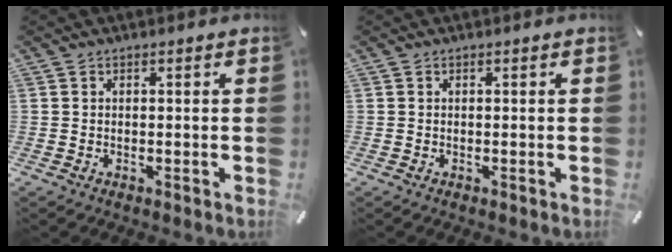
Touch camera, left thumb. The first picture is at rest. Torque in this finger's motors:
{"motor_torque": [0.03, 0.03, 0.00, 0.00, 0.00]}